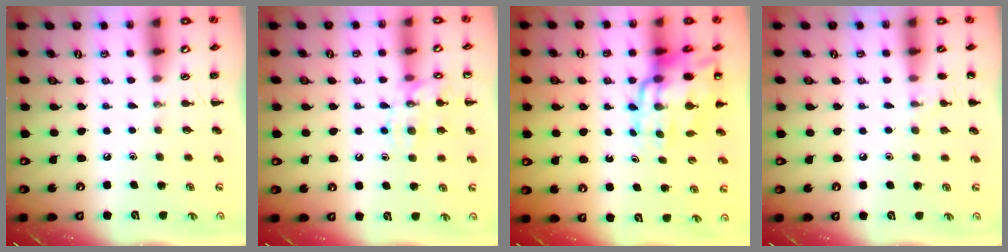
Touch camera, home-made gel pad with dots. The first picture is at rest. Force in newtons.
{"total": 12.3, "press": 12.3, "slide": 0.7}
{"total": 16.0, "press": 15.4, "slide": 4.2}
{"total": 5.3, "press": 5.1, "slide": 1.4}